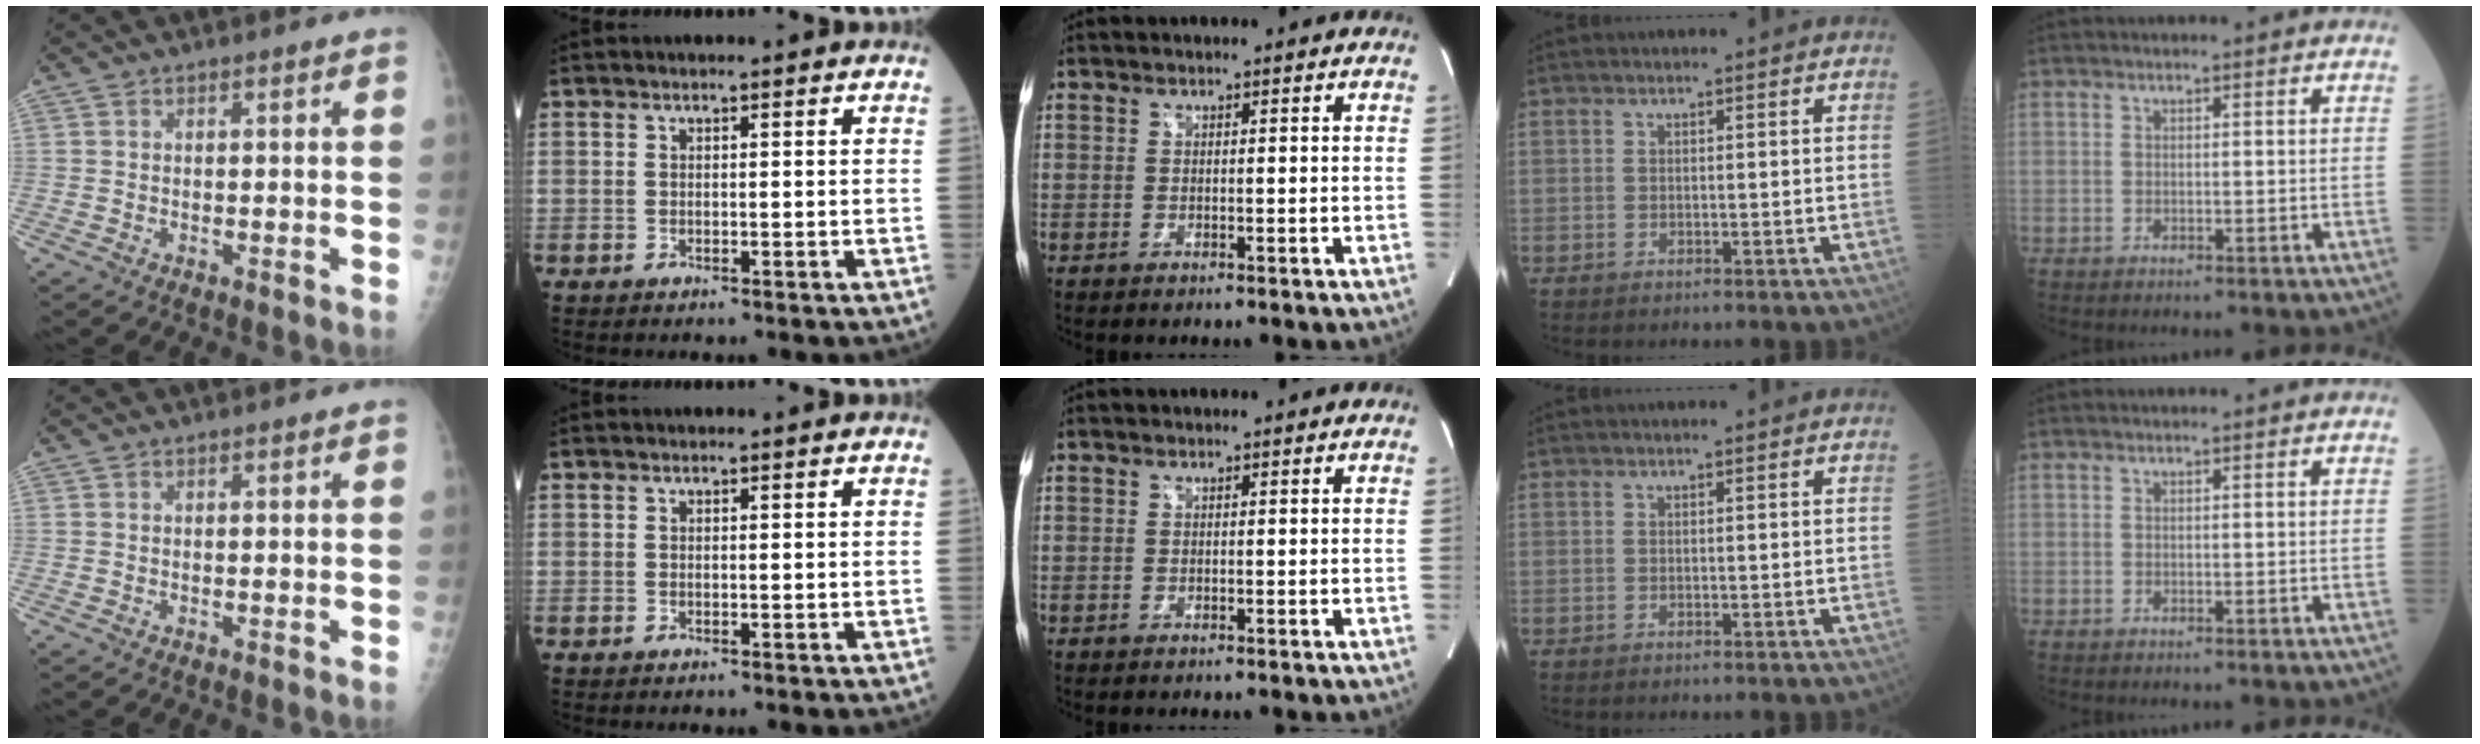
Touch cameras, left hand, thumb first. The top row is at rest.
{}